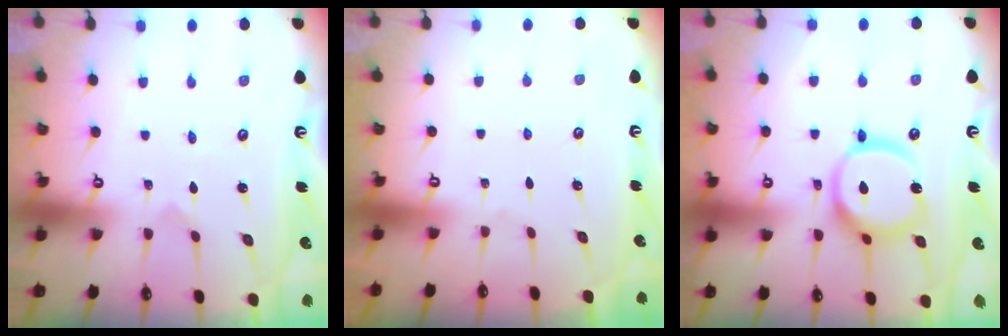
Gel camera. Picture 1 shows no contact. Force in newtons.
{"total": 0.0}
{"total": 14.7, "press": 14.6, "slide": 1.9}